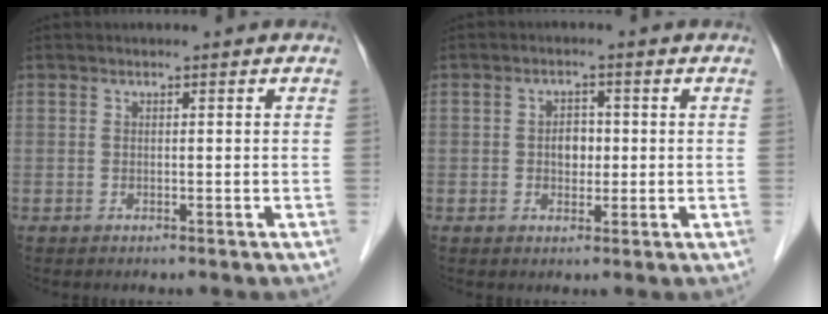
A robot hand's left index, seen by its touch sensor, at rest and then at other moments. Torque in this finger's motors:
{"motor_torque": [0.04, 0.01, 0.07, 0.02]}